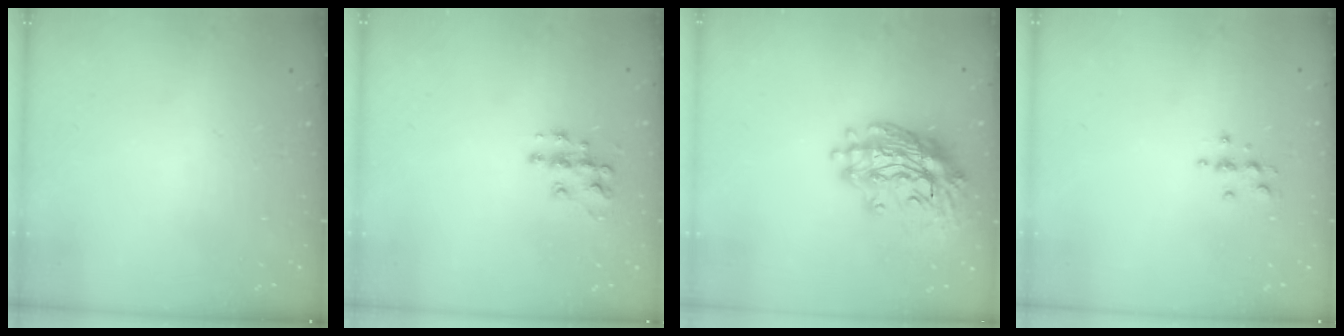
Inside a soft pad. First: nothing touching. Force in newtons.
{"total": 9.4, "press": 9.4, "slide": 0.5}
{"total": 18.1, "press": 17.6, "slide": 4.0}
{"total": 3.2, "press": 3.2, "slide": 0.5}